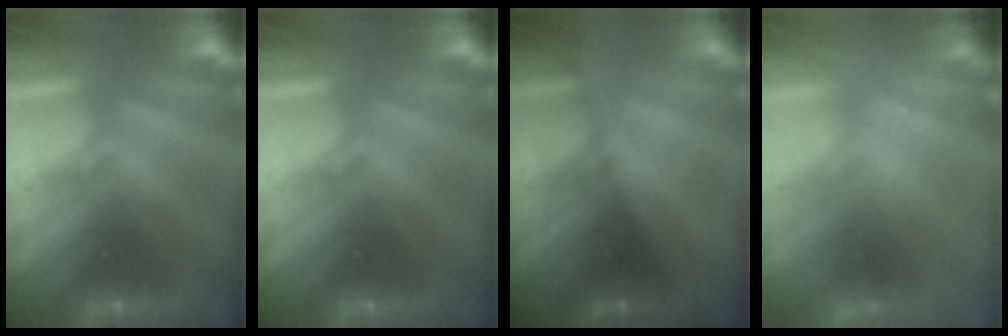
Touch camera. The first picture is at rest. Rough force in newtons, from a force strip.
{"total": 0.0}
{"total": 1.4}
{"total": 2.4}